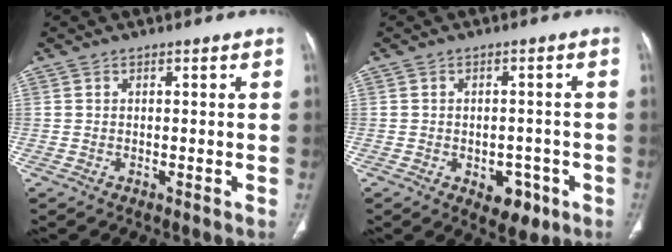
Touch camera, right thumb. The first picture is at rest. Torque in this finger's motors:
{"motor_torque": [0.28, 0.99, -0.14, 0.10, 0.12]}